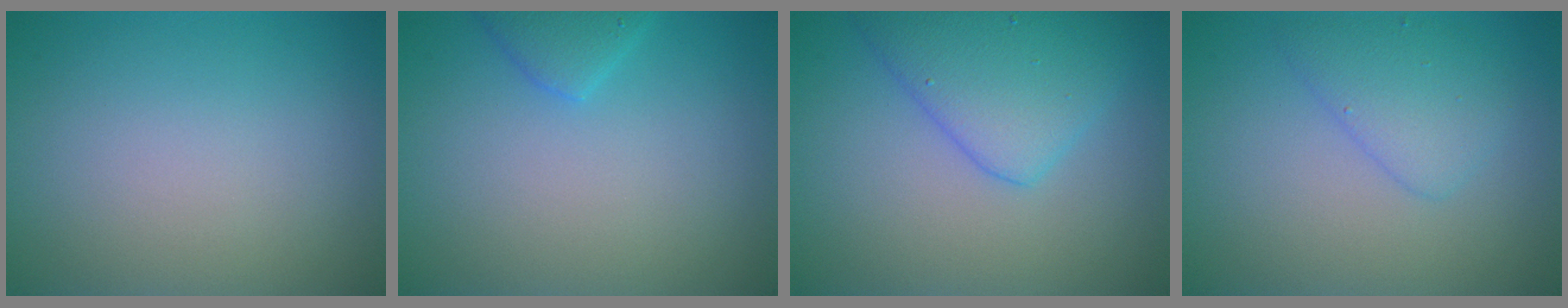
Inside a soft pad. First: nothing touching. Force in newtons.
{"total": 1.9, "press": 1.9, "slide": 0.1}
{"total": 5.2, "press": 5.2, "slide": 0.1}
{"total": 2.7, "press": 2.7, "slide": 0.3}